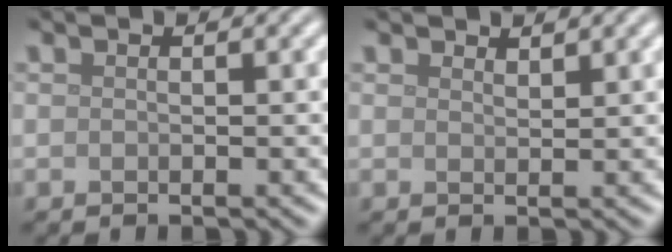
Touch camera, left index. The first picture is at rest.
{"total": 1.2, "force": [1.1, 0.2, 0.3], "torque": [-0.006, 0.001, 0.020]}